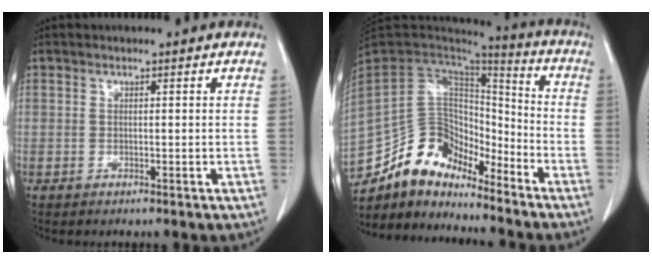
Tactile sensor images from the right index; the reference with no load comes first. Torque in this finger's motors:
{"motor_torque": [0.09, 0.10, -0.10, -0.10]}